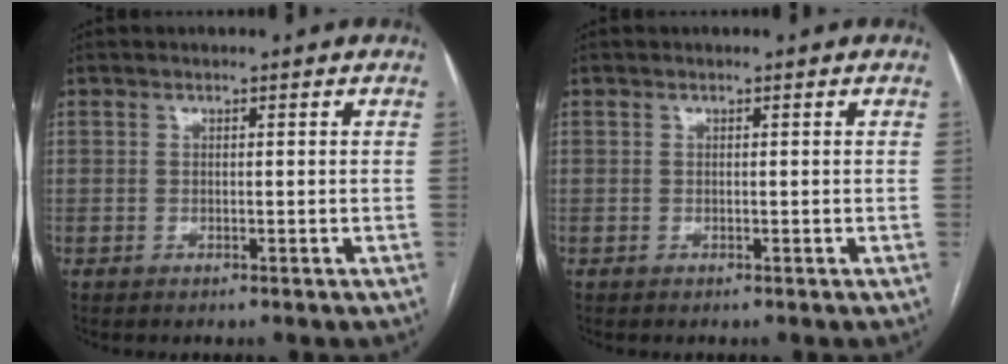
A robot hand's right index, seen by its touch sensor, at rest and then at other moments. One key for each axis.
{"total": 0.0}